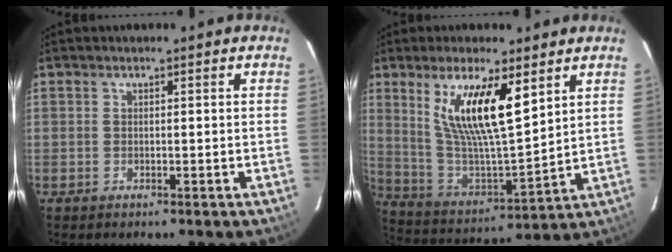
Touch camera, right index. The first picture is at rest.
{"total": 15.7, "force": [7.5, 3.9, 13.2], "torque": [-0.244, -0.009, 0.152]}